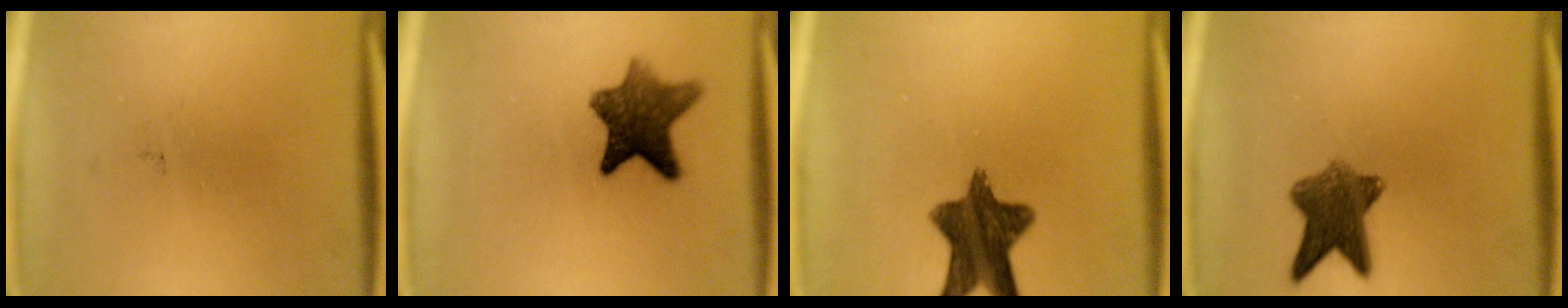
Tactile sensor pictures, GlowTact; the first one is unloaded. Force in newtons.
{"total": 9.2}
{"total": 11.3}
{"total": 7.6}